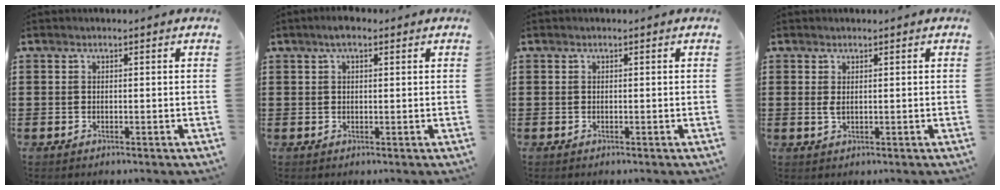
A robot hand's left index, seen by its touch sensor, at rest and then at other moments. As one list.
[{"total": 2.7, "force": [1.7, 0.9, 2.0], "torque": [-0.041, 0.006, 0.029]}, {"total": 0.0}, {"total": 1.4, "force": [0.5, 0.5, 1.2], "torque": [-0.034, 0.000, 0.006]}]